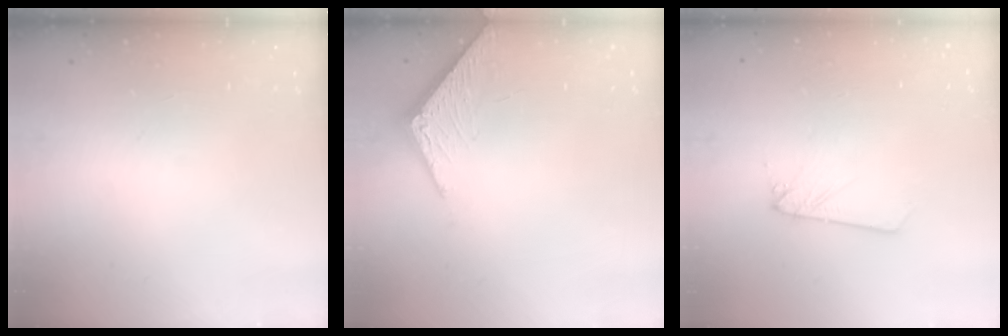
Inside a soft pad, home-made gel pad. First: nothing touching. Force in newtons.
{"total": 4.0, "press": 4.0, "slide": 0.1}
{"total": 2.3, "press": 2.3, "slide": 0.1}